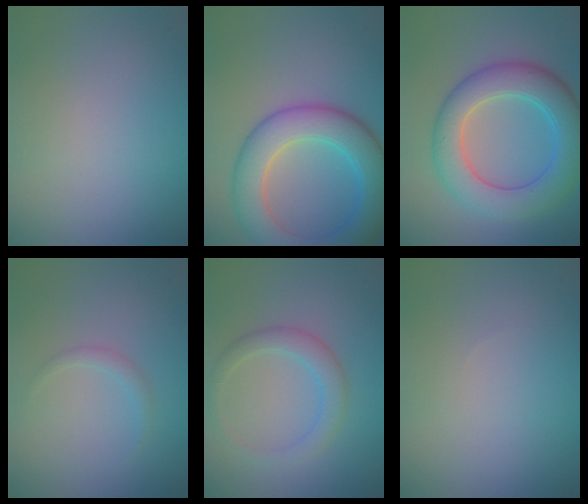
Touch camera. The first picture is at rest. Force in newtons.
{"total": 7.9, "press": 7.9, "slide": 0.1}
{"total": 7.4, "press": 7.4, "slide": 0.1}
{"total": 1.0, "press": 1.0, "slide": 0.1}
{"total": 2.7, "press": 2.7, "slide": 0.0}
{"total": 0.0}